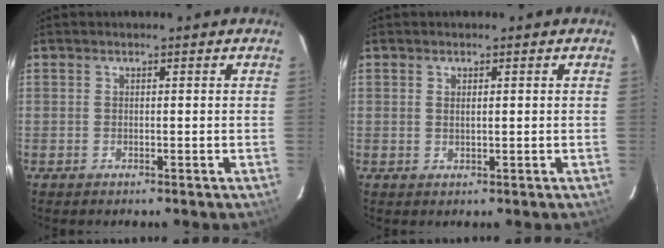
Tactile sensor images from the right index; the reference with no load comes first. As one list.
[{"total": 1.0, "force": [0.3, 0.4, 0.9], "torque": [-0.015, 0.002, 0.006]}]